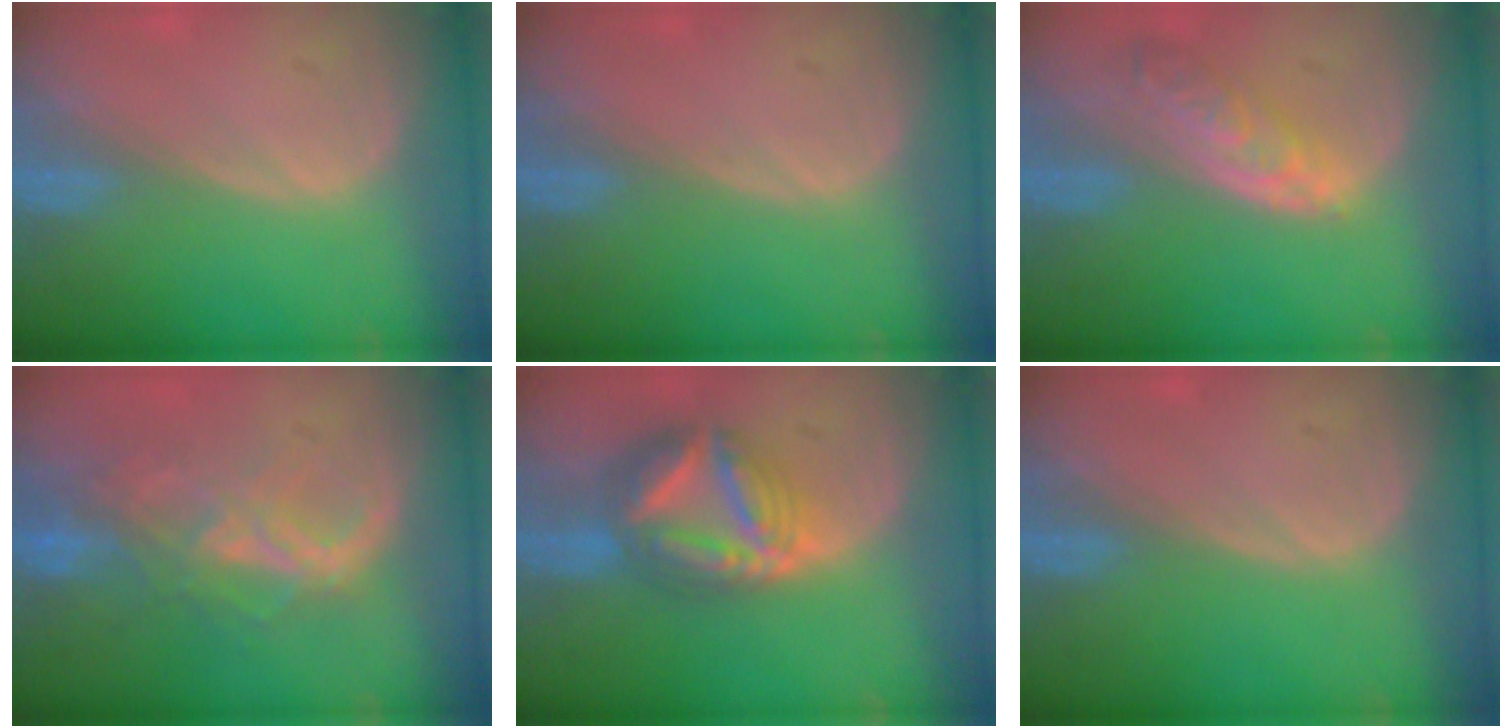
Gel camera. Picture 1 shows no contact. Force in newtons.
{"total": 0.0}
{"total": 5.8, "press": 5.3, "slide": 2.3}
{"total": 8.8, "press": 7.5, "slide": 4.6}
{"total": 9.1, "press": 9.1, "slide": 0.8}
{"total": 0.0}